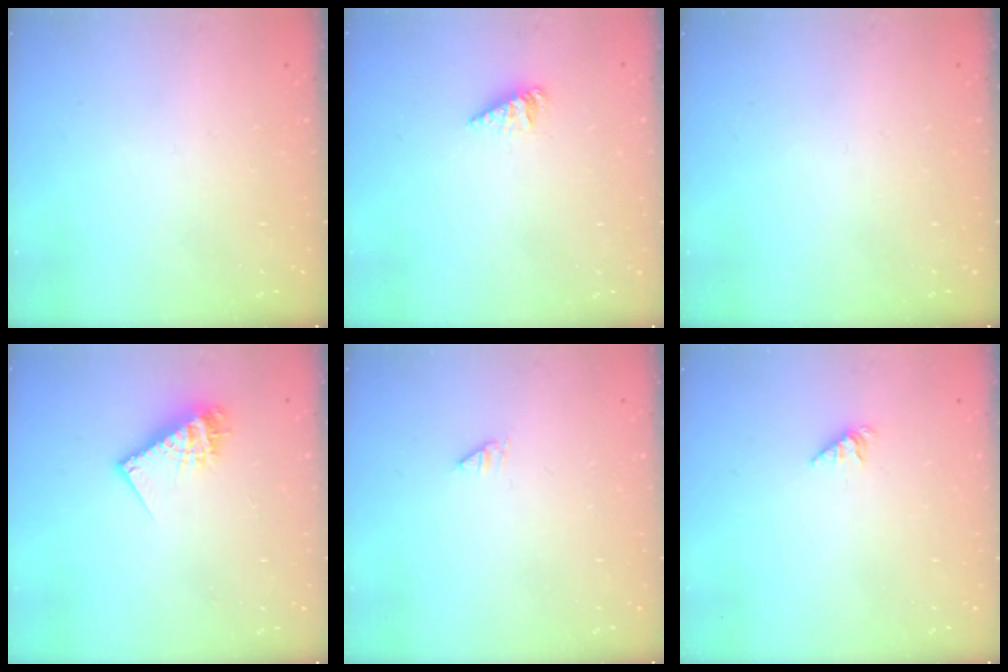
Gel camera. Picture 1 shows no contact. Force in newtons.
{"total": 2.0, "press": 2.0, "slide": 0.3}
{"total": 0.0}
{"total": 11.9, "press": 11.9, "slide": 1.0}
{"total": 0.0}
{"total": 1.9, "press": 1.9, "slide": 0.4}